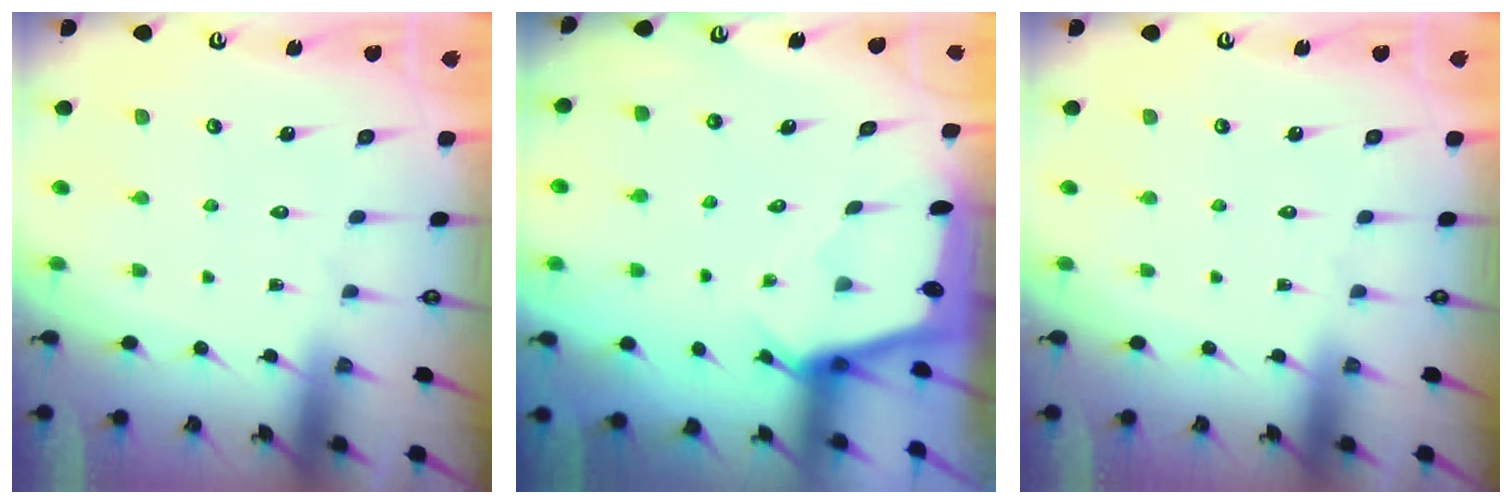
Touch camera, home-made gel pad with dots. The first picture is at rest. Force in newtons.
{"total": 2.1, "press": 2.1, "slide": 0.2}
{"total": 0.0}